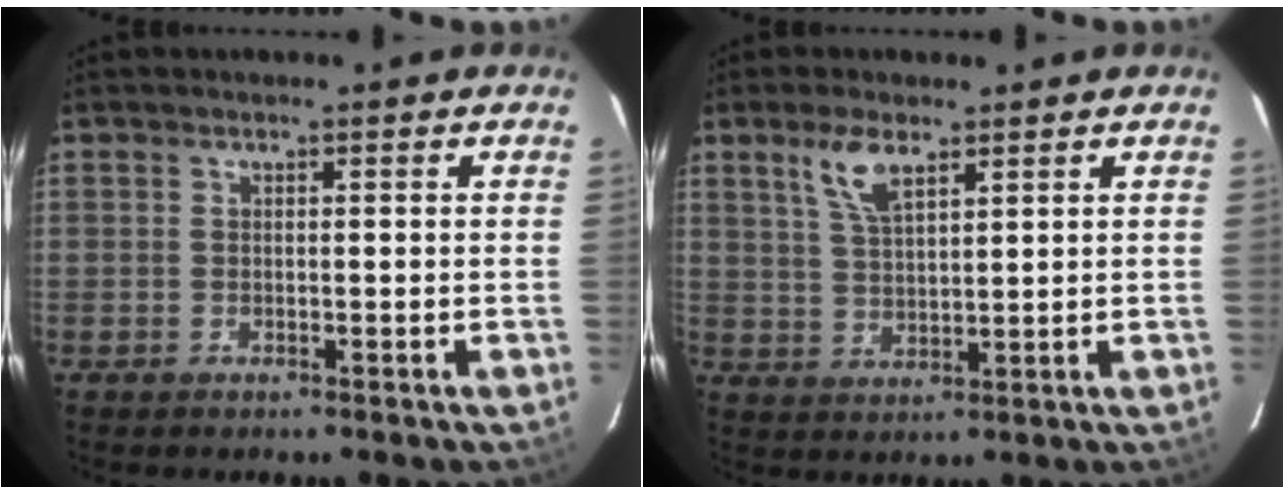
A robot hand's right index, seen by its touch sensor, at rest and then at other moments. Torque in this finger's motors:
{"motor_torque": [0.13, 0.13, 0.19, 0.09]}